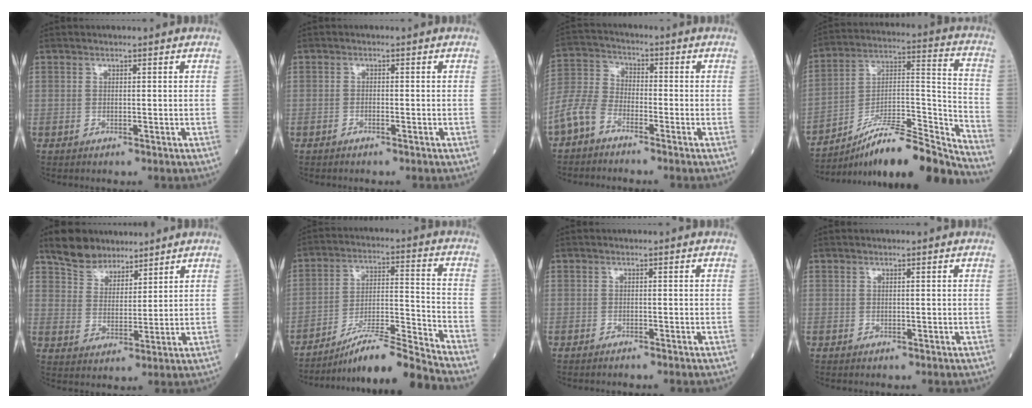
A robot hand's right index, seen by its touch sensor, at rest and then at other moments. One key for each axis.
{"total": 0.7, "fx": -0.6, "fy": 0.2, "fz": 0.3, "tx": -0.008, "ty": 0.001, "tz": -0.012}
{"total": 6.7, "fx": -4.6, "fy": 3.3, "fz": 3.6, "tx": -0.101, "ty": 0.002, "tz": -0.107}
{"total": 19.4, "fx": -17.1, "fy": -0.2, "fz": 9.2, "tx": -0.136, "ty": 0.032, "tz": -0.286}
{"total": 7.1, "fx": 5.9, "fy": 3.5, "fz": 1.5, "tx": -0.034, "ty": 0.017, "tz": 0.114}
{"total": 13.1, "fx": -11.9, "fy": -2.7, "fz": 4.8, "tx": -0.072, "ty": 0.012, "tz": -0.208}
{"total": 1.5, "fx": -1.3, "fy": -0.2, "fz": 0.6, "tx": -0.008, "ty": 0.002, "tz": -0.017}
{"total": 0.0}